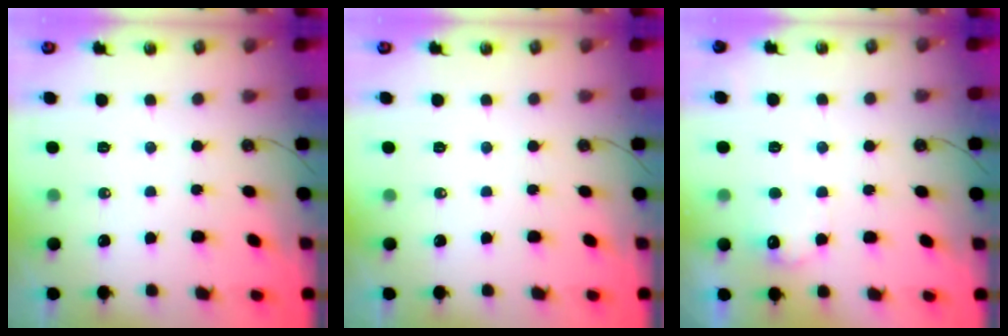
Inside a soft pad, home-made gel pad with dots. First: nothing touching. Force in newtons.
{"total": 0.0}
{"total": 10.0, "press": 10.0, "slide": 0.4}